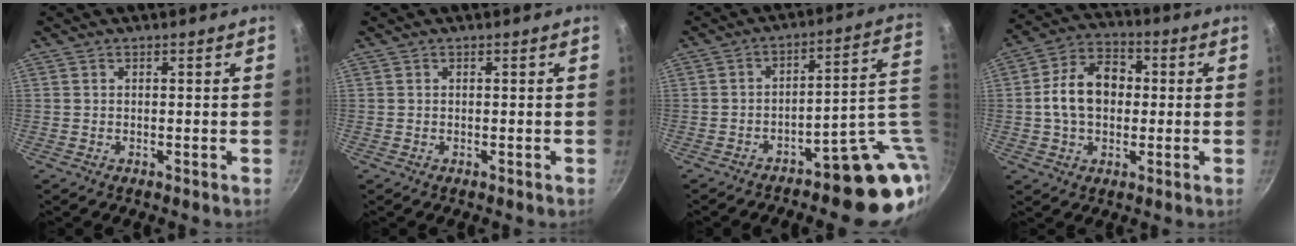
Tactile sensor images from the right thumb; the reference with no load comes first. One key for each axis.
{"total": 0.0}
{"total": 15.4, "fx": -3.7, "fy": 6.9, "fz": 13.2, "tx": -0.097, "ty": 0.031, "tz": -0.044}
{"total": 12.4, "fx": 0.4, "fy": 8.9, "fz": 8.6, "tx": -0.115, "ty": 0.027, "tz": -0.007}